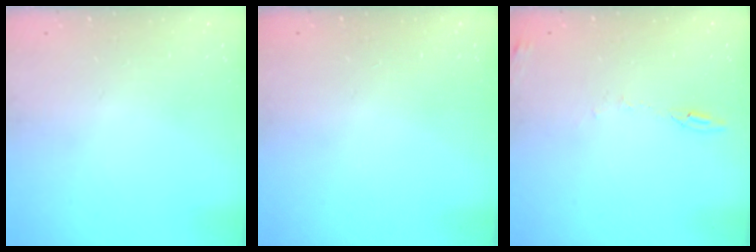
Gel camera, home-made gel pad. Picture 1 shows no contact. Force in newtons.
{"total": 0.0}
{"total": 5.2, "press": 5.1, "slide": 0.7}